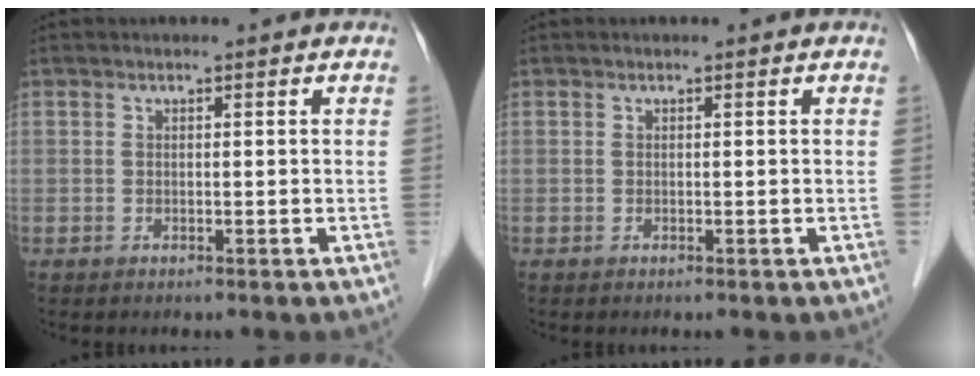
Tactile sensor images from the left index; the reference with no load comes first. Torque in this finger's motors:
{"motor_torque": [0.00, 0.00, 0.01, 0.00]}